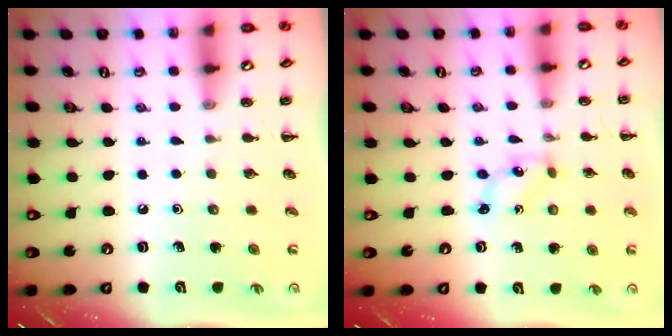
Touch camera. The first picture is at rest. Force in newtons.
{"total": 1.2, "press": 1.2, "slide": 0.1}